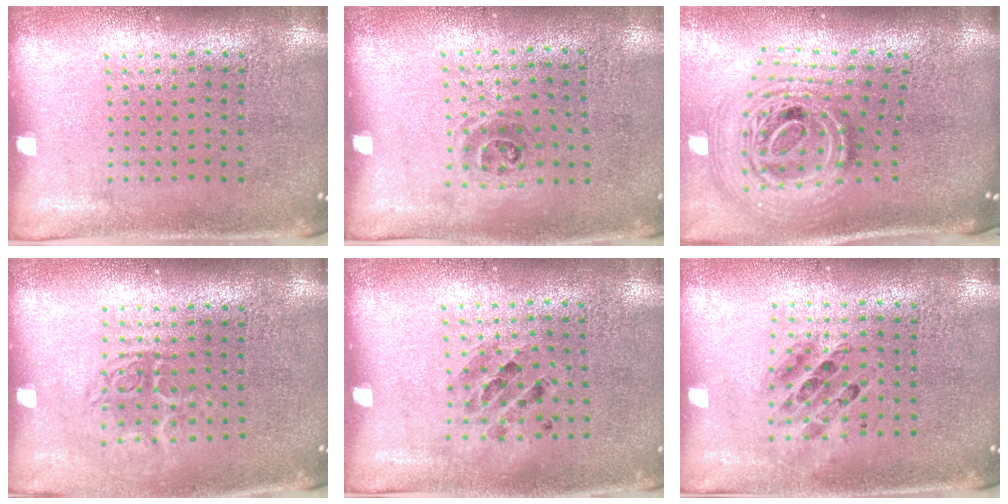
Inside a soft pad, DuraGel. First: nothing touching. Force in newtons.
{"total": 1.0, "press": 0.6, "slide": 0.7}
{"total": 2.9, "press": 2.0, "slide": 2.1}
{"total": 1.7, "press": 1.3, "slide": 1.1}
{"total": 0.8, "press": 0.8, "slide": 0.0}
{"total": 0.7, "press": 0.7, "slide": 0.1}